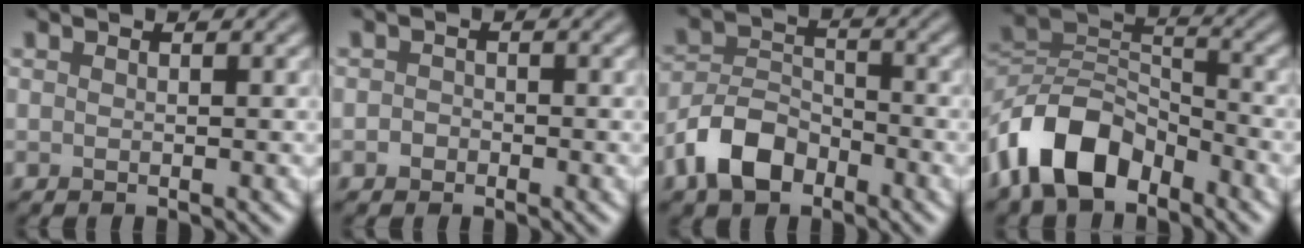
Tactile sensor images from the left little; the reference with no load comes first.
{"total": 1.0, "force": [-0.5, 0.8, 0.3], "torque": [-0.002, -0.002, -0.011]}
{"total": 5.4, "force": [-3.3, 3.2, 2.8], "torque": [-0.054, 0.004, -0.072]}
{"total": 9.0, "force": [-5.7, 4.8, 5.0], "torque": [-0.092, 0.008, -0.121]}